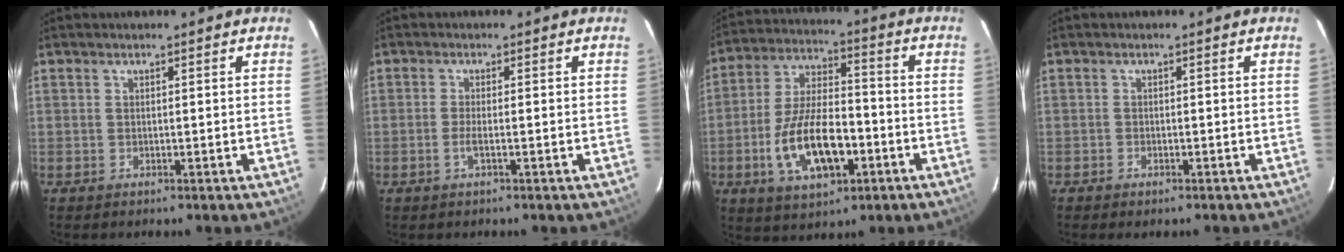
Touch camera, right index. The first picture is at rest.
{"total": 2.0, "force": [-0.9, 0.1, 1.8], "torque": [-0.037, -0.002, -0.018]}
{"total": 15.4, "force": [-5.2, 7.0, 12.7], "torque": [-0.257, 0.003, -0.084]}
{"total": 1.1, "force": [-0.9, 0.6, 0.4], "torque": [-0.011, -0.002, -0.017]}